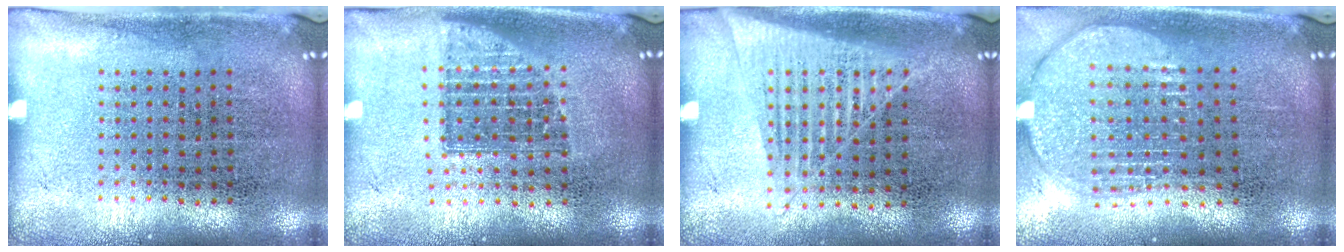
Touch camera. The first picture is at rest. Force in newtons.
{"total": 1.5, "press": 1.2, "slide": 0.9}
{"total": 1.4, "press": 1.3, "slide": 0.5}
{"total": 2.0, "press": 1.6, "slide": 1.1}